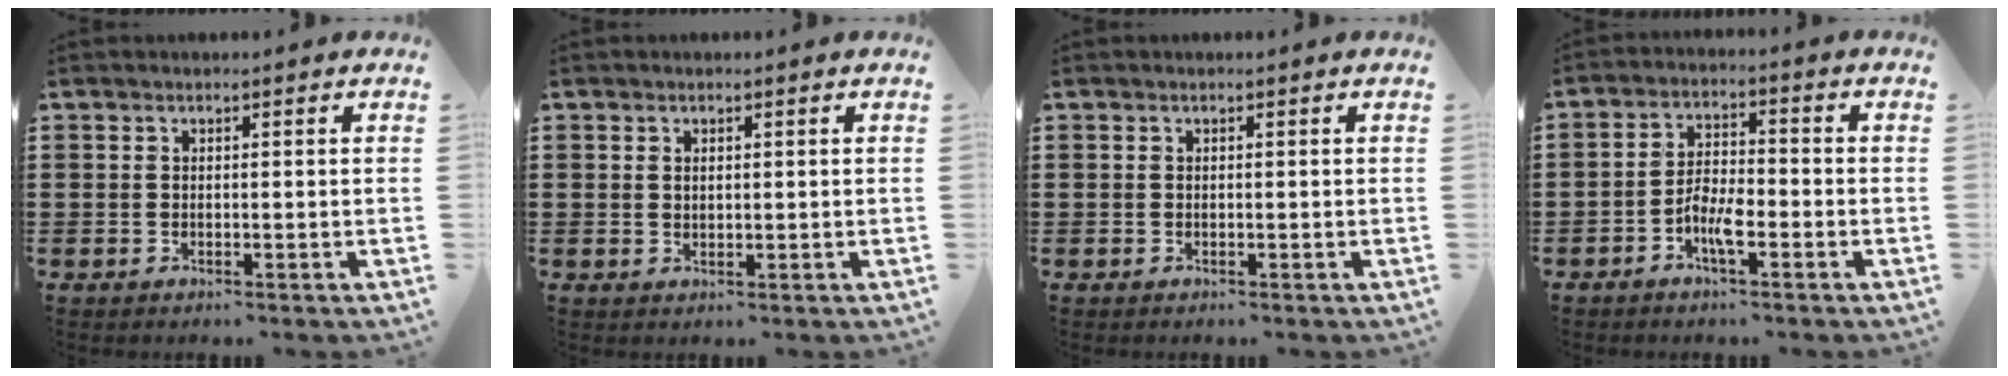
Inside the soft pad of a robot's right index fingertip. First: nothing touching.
{"total": 0.8, "force": [0.3, 0.5, 0.6], "torque": [-0.013, 0.003, 0.006]}
{"total": 0.0}
{"total": 4.7, "force": [-2.3, 1.4, 3.8], "torque": [-0.087, 0.001, -0.048]}